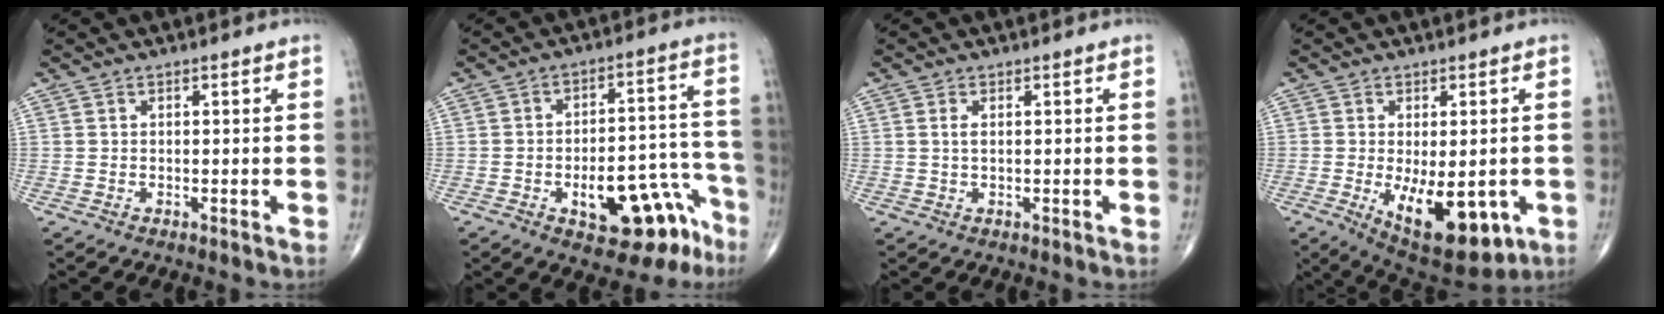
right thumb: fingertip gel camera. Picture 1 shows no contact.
{"total": 15.1, "force": [-8.1, 7.0, 10.7], "torque": [-0.106, 0.083, -0.101]}
{"total": 1.4, "force": [0.3, 0.6, 1.2], "torque": [-0.031, 0.002, 0.010]}
{"total": 13.7, "force": [-3.8, 6.2, 11.6], "torque": [-0.157, -0.019, -0.036]}